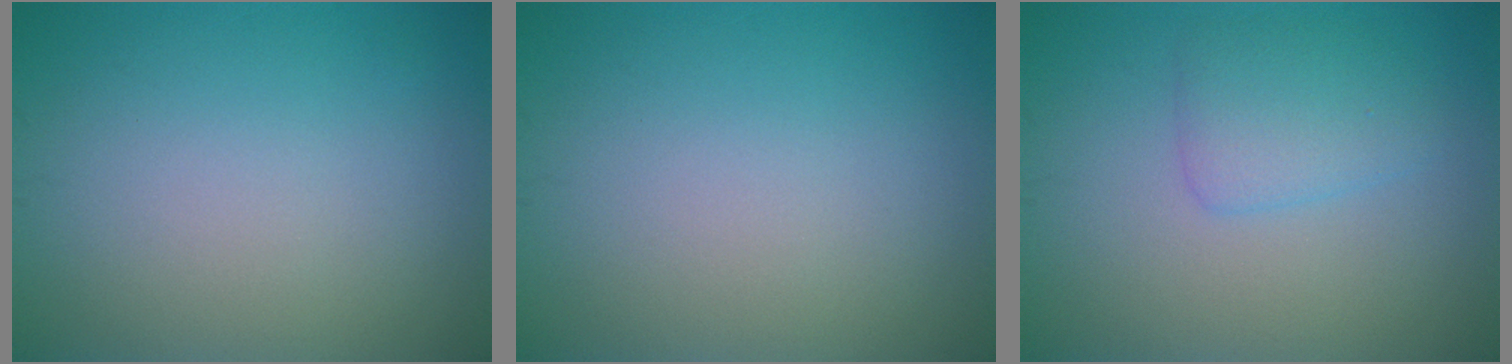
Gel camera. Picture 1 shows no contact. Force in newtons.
{"total": 0.0}
{"total": 2.5, "press": 2.5, "slide": 0.2}